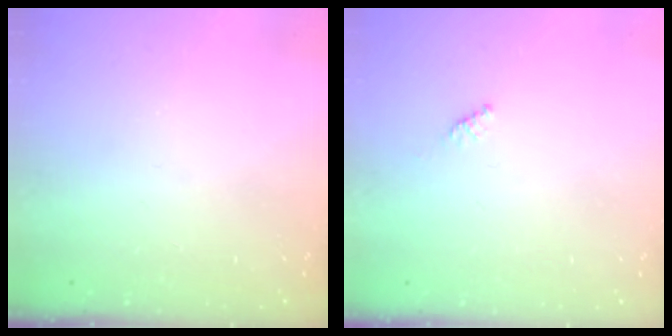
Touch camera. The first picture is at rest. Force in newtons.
{"total": 1.6, "press": 1.5, "slide": 0.4}